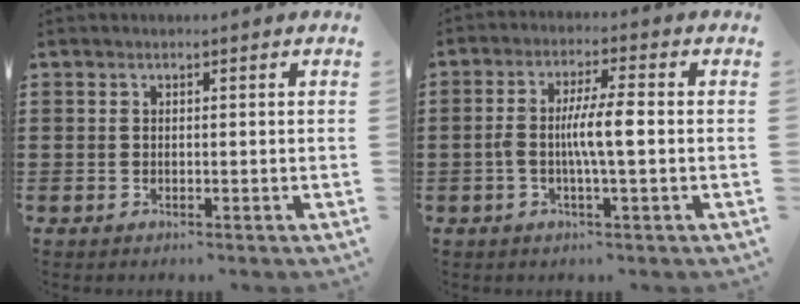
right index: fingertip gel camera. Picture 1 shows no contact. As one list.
[{"total": 6.1, "force": [-0.8, 0.8, 6.0], "torque": [-0.121, -0.002, -0.023]}]